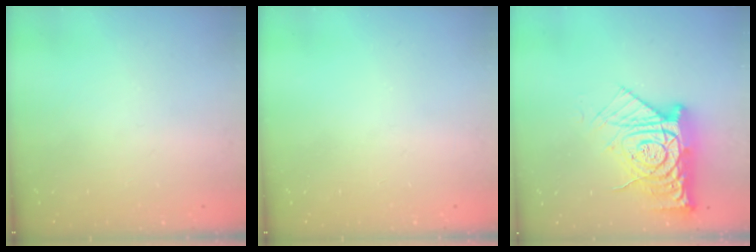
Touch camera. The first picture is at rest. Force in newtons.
{"total": 0.0}
{"total": 17.3, "press": 17.2, "slide": 1.7}